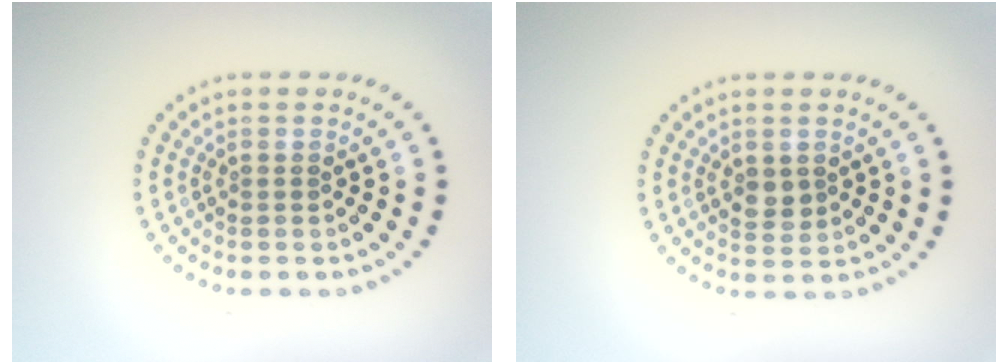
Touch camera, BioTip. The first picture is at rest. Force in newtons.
{"total": 1.9, "press": 1.9, "slide": 0.3}